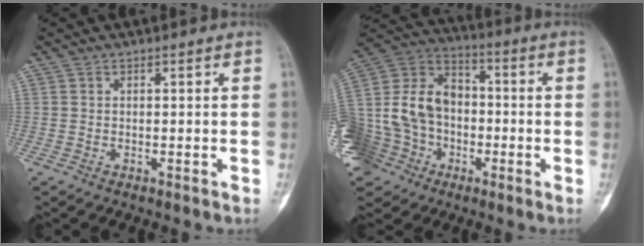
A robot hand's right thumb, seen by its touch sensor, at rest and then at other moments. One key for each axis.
{"total": 26.1, "fx": -7.1, "fy": 21.4, "fz": 13.1, "tx": -0.310, "ty": 0.079, "tz": -0.123}